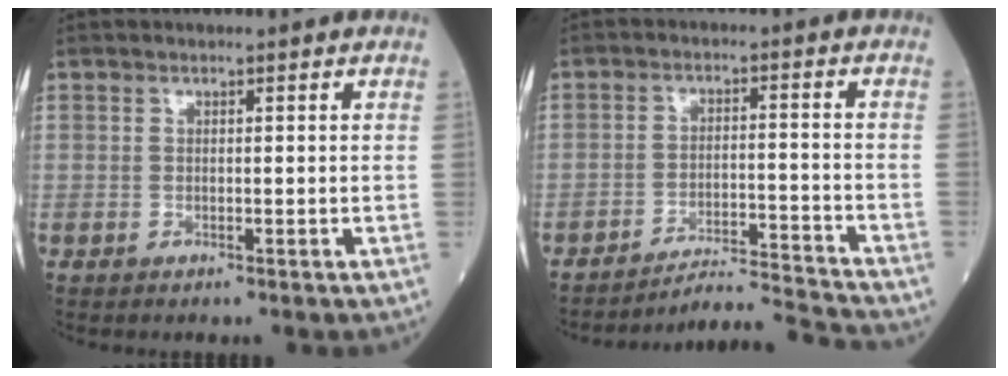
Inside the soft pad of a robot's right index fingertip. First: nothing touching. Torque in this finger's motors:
{"motor_torque": [-0.32, -0.56, -0.04, -0.01]}